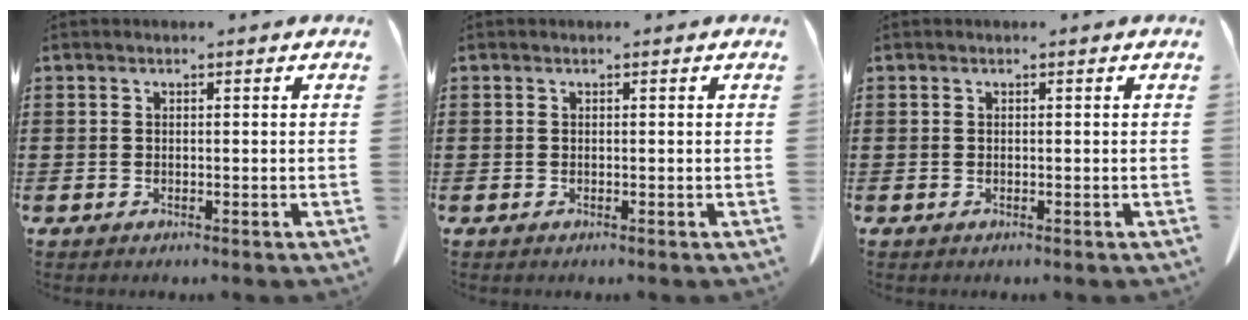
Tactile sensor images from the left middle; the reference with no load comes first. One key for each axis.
{"total": 0.0}
{"total": 0.0}